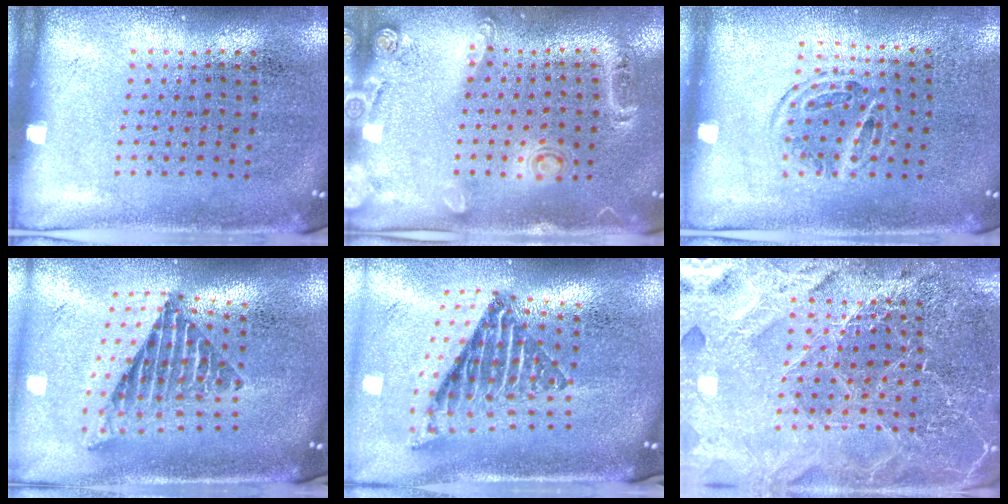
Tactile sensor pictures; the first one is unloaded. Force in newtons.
{"total": 1.6, "press": 1.2, "slide": 1.1}
{"total": 1.0, "press": 1.0, "slide": 0.4}
{"total": 2.5, "press": 1.7, "slide": 1.8}
{"total": 2.6, "press": 1.6, "slide": 2.0}
{"total": 4.9, "press": 4.4, "slide": 2.1}